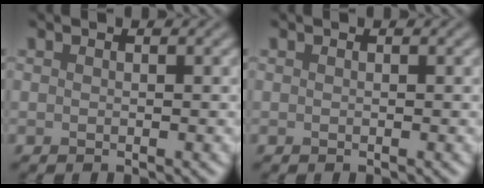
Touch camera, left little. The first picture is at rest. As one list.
[{"total": 0.0}]